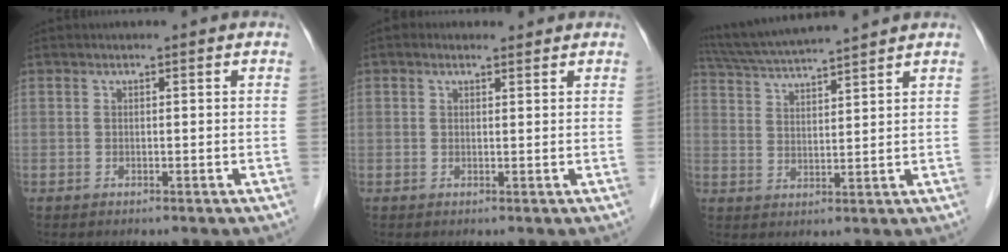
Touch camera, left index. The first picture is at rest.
{"total": 1.7, "force": [1.2, 0.9, 0.7], "torque": [-0.021, 0.012, 0.017]}
{"total": 11.4, "force": [10.4, -0.8, 4.4], "torque": [-0.087, 0.026, 0.175]}